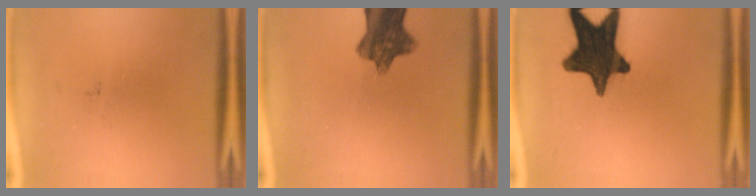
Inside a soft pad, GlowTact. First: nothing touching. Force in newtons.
{"total": 8.9}
{"total": 15.8}